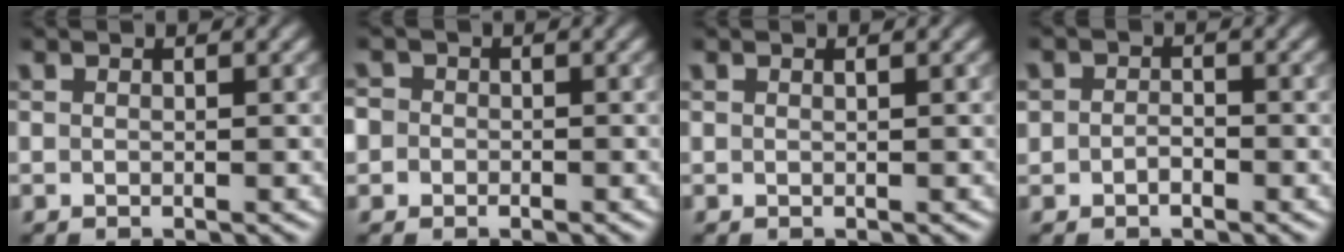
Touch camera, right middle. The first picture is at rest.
{"total": 2.3, "force": [-0.1, 2.2, 0.6], "torque": [0.013, 0.009, -0.030]}
{"total": 0.0}
{"total": 1.3, "force": [-0.5, 1.0, 0.6], "torque": [-0.011, 0.000, -0.012]}